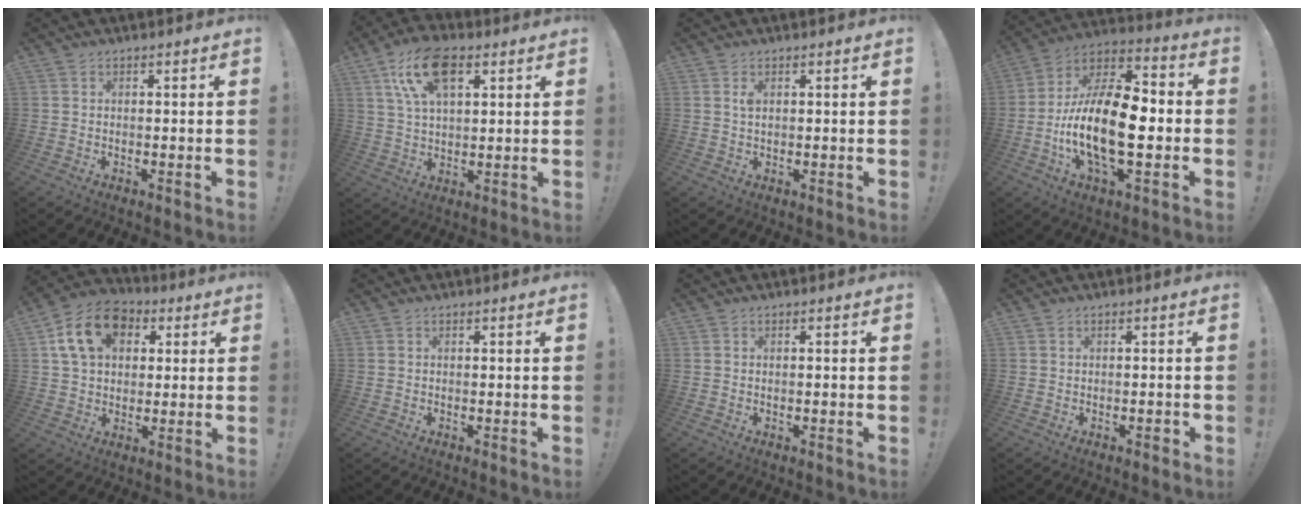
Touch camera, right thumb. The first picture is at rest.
{"total": 13.8, "force": [6.3, 7.1, 10.1], "torque": [-0.179, -0.008, 0.115]}
{"total": 1.5, "force": [0.6, 0.7, 1.2], "torque": [-0.023, 0.001, 0.010]}
{"total": 20.9, "force": [-4.6, 8.9, 18.4], "torque": [-0.364, 0.016, -0.076]}
{"total": 14.9, "force": [5.4, 10.9, 8.6], "torque": [-0.132, -0.007, 0.107]}
{"total": 0.0}
{"total": 0.6, "force": [-0.4, -0.3, 0.3], "torque": [-0.011, 0.001, -0.006]}
{"total": 1.2, "force": [-0.8, 0.3, 0.8], "torque": [-0.007, 0.001, -0.015]}